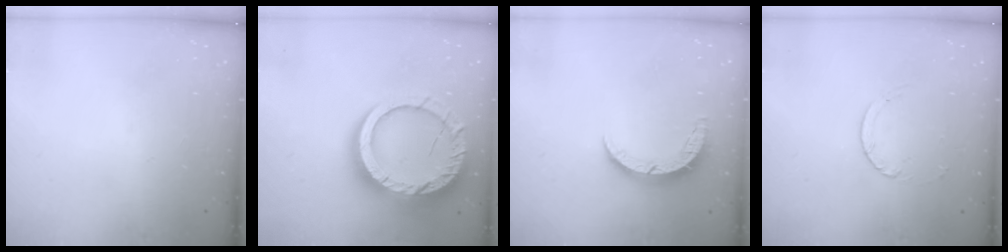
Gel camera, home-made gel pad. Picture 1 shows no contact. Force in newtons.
{"total": 25.6, "press": 25.5, "slide": 2.2}
{"total": 6.0, "press": 6.0, "slide": 0.4}
{"total": 2.5, "press": 2.4, "slide": 0.2}